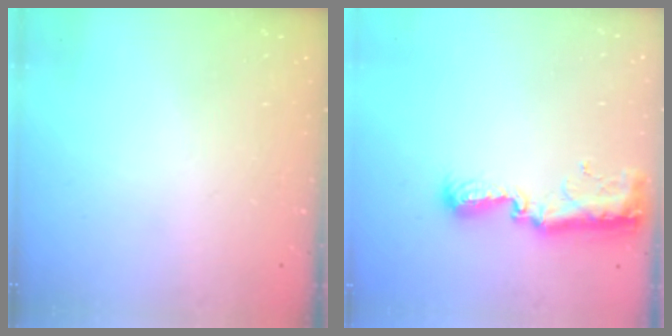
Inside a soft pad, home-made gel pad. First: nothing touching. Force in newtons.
{"total": 12.8, "press": 11.4, "slide": 5.9}